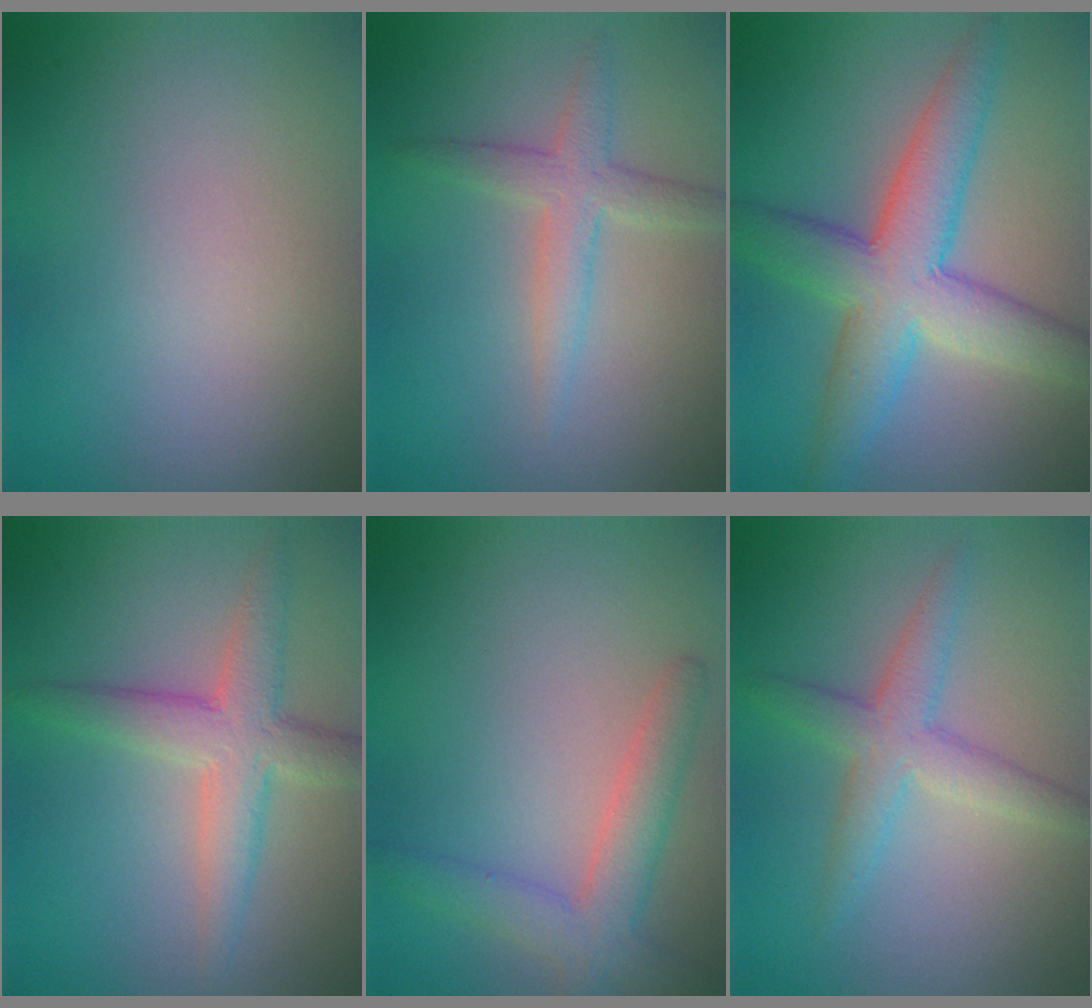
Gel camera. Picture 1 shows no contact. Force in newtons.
{"total": 2.8, "press": 2.8, "slide": 0.1}
{"total": 7.7, "press": 7.7, "slide": 0.1}
{"total": 4.3, "press": 4.3, "slide": 0.1}
{"total": 3.6, "press": 3.6, "slide": 0.2}
{"total": 3.4, "press": 3.4, "slide": 0.1}